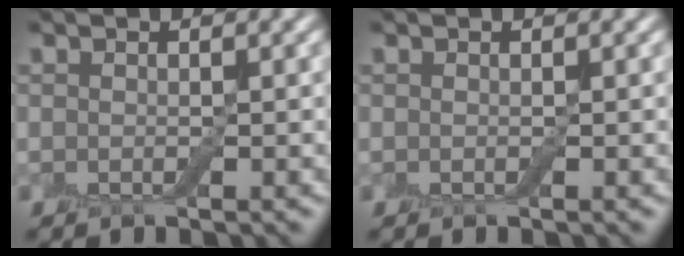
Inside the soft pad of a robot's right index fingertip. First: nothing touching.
{"total": 0.0}